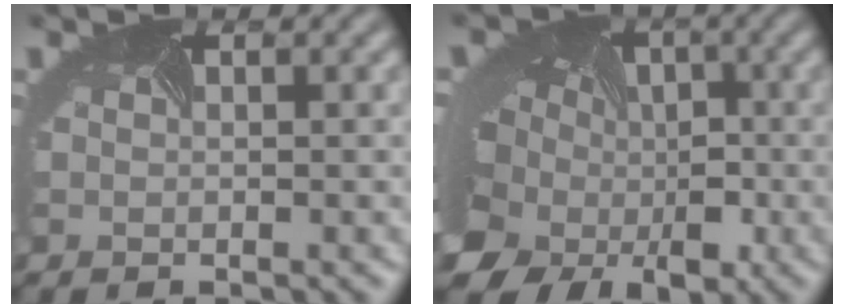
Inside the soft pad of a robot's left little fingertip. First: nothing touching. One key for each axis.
{"total": 15.6, "fx": -3.8, "fy": 12.8, "fz": 8.1, "tx": -0.186, "ty": -0.022, "tz": -0.085}